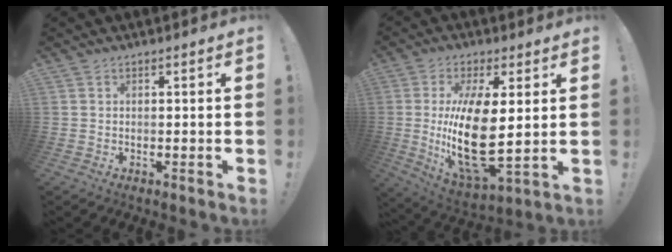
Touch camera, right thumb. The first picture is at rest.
{"total": 19.4, "force": [1.4, 7.3, 17.9], "torque": [-0.346, -0.028, 0.028]}